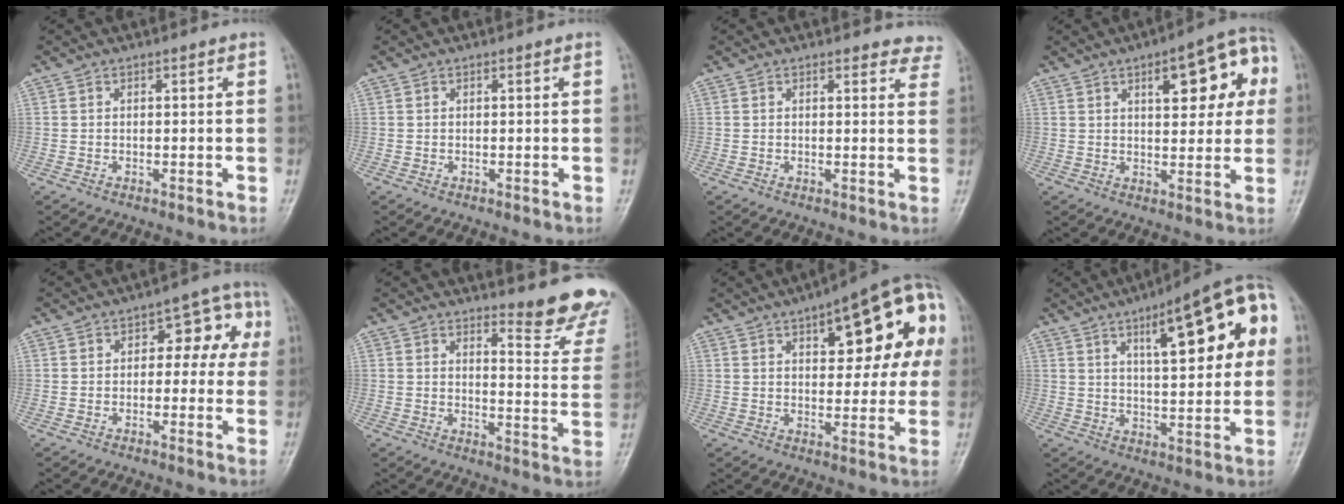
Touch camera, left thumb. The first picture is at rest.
{"total": 0.0}
{"total": 5.3, "force": [4.9, 1.9, 0.4], "torque": [0.038, -0.022, 0.027]}
{"total": 13.5, "force": [4.4, 5.7, 11.5], "torque": [-0.108, 0.013, 0.051]}
{"total": 8.2, "force": [1.0, 5.1, 6.4], "torque": [-0.031, 0.031, 0.003]}
{"total": 11.9, "force": [11.1, 2.0, 3.7], "torque": [-0.015, -0.126, 0.115]}
{"total": 20.7, "force": [6.5, 8.2, 17.8], "torque": [-0.205, 0.015, 0.077]}
{"total": 18.4, "force": [6.2, 5.7, 16.4], "torque": [-0.194, 0.001, 0.081]}